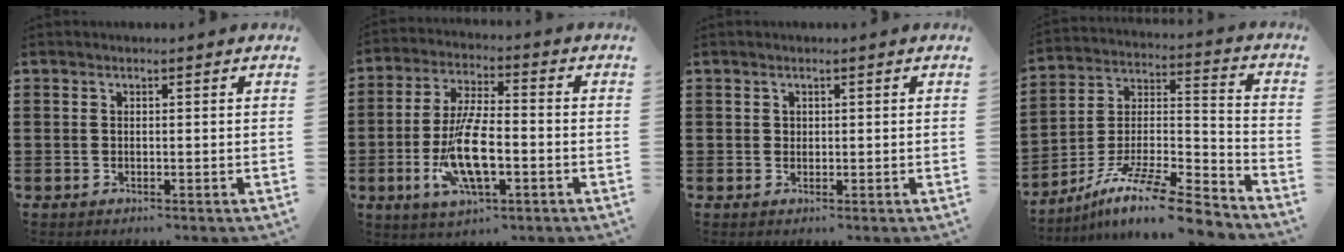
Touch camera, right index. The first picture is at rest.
{"total": 10.9, "force": [-2.9, 3.5, 9.9], "torque": [-0.207, -0.013, -0.053]}
{"total": 0.7, "force": [0.3, 0.6, 0.1], "torque": [-0.004, 0.003, 0.007]}
{"total": 11.7, "force": [-9.5, 1.6, 6.7], "torque": [-0.116, 0.017, -0.182]}